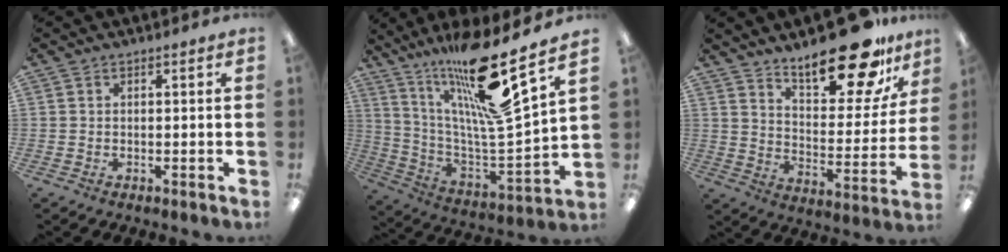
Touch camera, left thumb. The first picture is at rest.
{"total": 23.7, "force": [17.4, 2.7, 16.0], "torque": [-0.271, -0.118, 0.275]}
{"total": 21.5, "force": [16.3, 7.5, 11.8], "torque": [-0.165, -0.109, 0.270]}